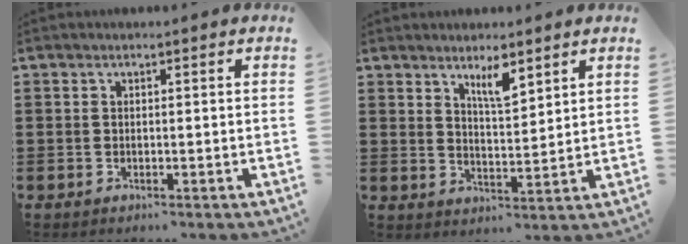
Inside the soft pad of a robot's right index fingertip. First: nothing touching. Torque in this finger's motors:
{"motor_torque": [0.06, -0.03, 0.24, 0.07]}